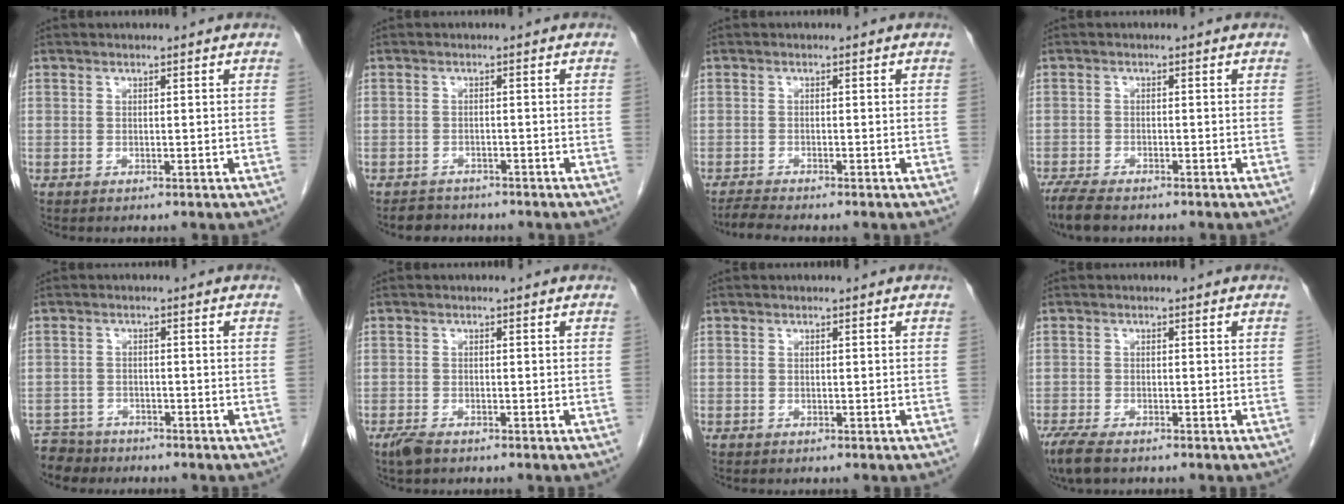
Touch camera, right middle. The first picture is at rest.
{"total": 2.7, "force": [-2.4, 1.2, -0.2], "torque": [-0.007, -0.001, -0.038]}
{"total": 2.0, "force": [-1.9, -0.5, 0.5], "torque": [-0.021, -0.013, -0.038]}
{"total": 5.2, "force": [-4.2, 1.3, 2.7], "torque": [-0.054, -0.013, -0.071]}
{"total": 4.3, "force": [-3.8, 1.9, -0.7], "torque": [0.014, -0.002, -0.070]}
{"total": 2.3, "force": [-1.7, 0.8, 1.3], "torque": [-0.033, -0.004, -0.029]}
{"total": 0.0}
{"total": 5.7, "force": [-4.3, 1.8, 3.3], "torque": [-0.066, -0.014, -0.073]}